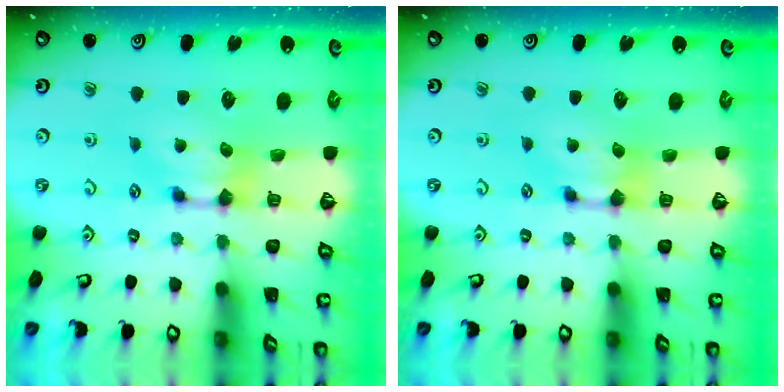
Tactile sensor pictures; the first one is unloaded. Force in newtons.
{"total": 0.0}